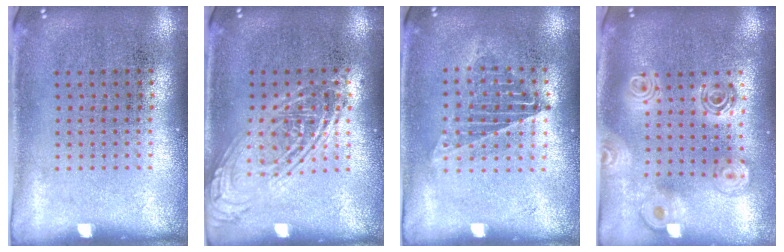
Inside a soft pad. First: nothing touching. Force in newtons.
{"total": 2.3, "press": 2.3, "slide": 0.2}
{"total": 1.0, "press": 1.0, "slide": 0.2}
{"total": 2.1, "press": 1.7, "slide": 1.2}